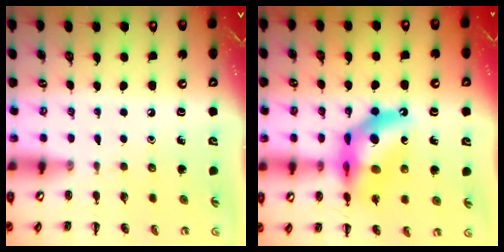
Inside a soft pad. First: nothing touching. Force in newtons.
{"total": 14.5, "press": 14.0, "slide": 4.1}